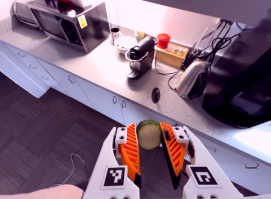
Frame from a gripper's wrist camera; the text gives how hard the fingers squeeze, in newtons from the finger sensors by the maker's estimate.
{"total": 9.5, "left": 9.0, "right": 10.0}